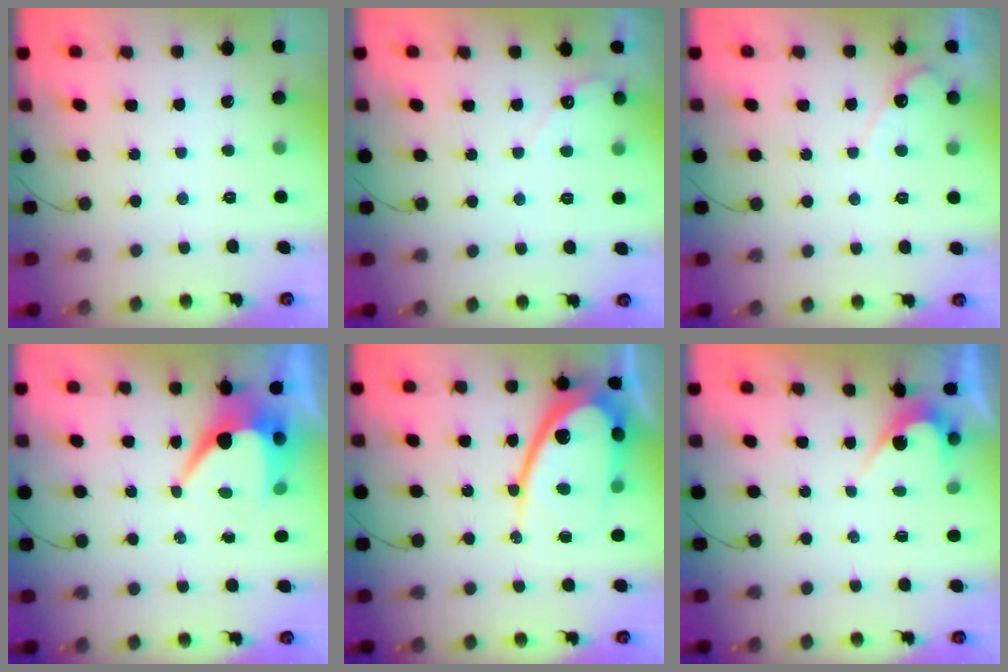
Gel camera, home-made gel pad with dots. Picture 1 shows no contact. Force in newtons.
{"total": 3.4, "press": 3.4, "slide": 0.2}
{"total": 3.8, "press": 3.8, "slide": 0.2}
{"total": 8.0, "press": 8.0, "slide": 0.6}
{"total": 18.8, "press": 18.7, "slide": 1.7}
{"total": 3.3, "press": 3.3, "slide": 0.1}